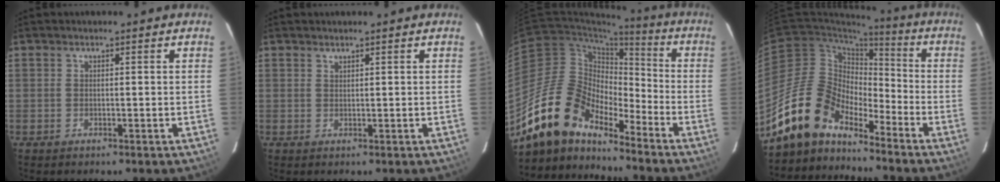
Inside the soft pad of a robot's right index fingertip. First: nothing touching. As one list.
[{"total": 0.7, "force": [0.7, 0.0, 0.0], "torque": [0.000, 0.000, 0.013]}, {"total": 16.3, "force": [-13.6, 6.4, 6.4], "torque": [-0.118, 0.010, -0.257]}, {"total": 14.2, "force": [-11.8, 6.1, 4.8], "torque": [-0.092, 0.022, -0.225]}]